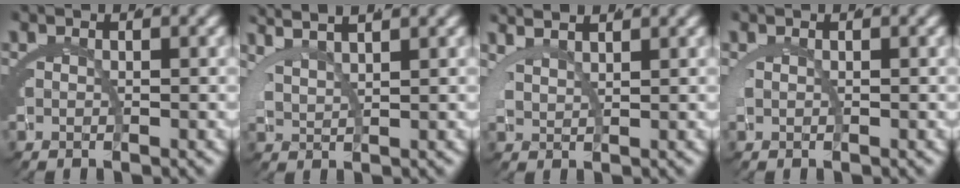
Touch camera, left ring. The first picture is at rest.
{"total": 4.2, "force": [3.9, 0.3, 1.5], "torque": [-0.032, 0.015, 0.066]}
{"total": 3.1, "force": [3.0, 0.2, 0.8], "torque": [-0.024, 0.010, 0.052]}
{"total": 0.0}